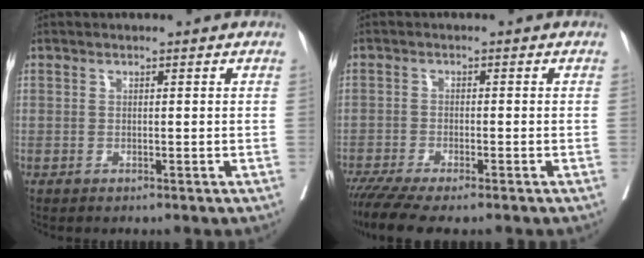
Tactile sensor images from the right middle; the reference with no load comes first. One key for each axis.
{"total": 7.5, "fx": -6.1, "fy": 0.6, "fz": 4.4, "tx": -0.065, "ty": -0.013, "tz": -0.102}